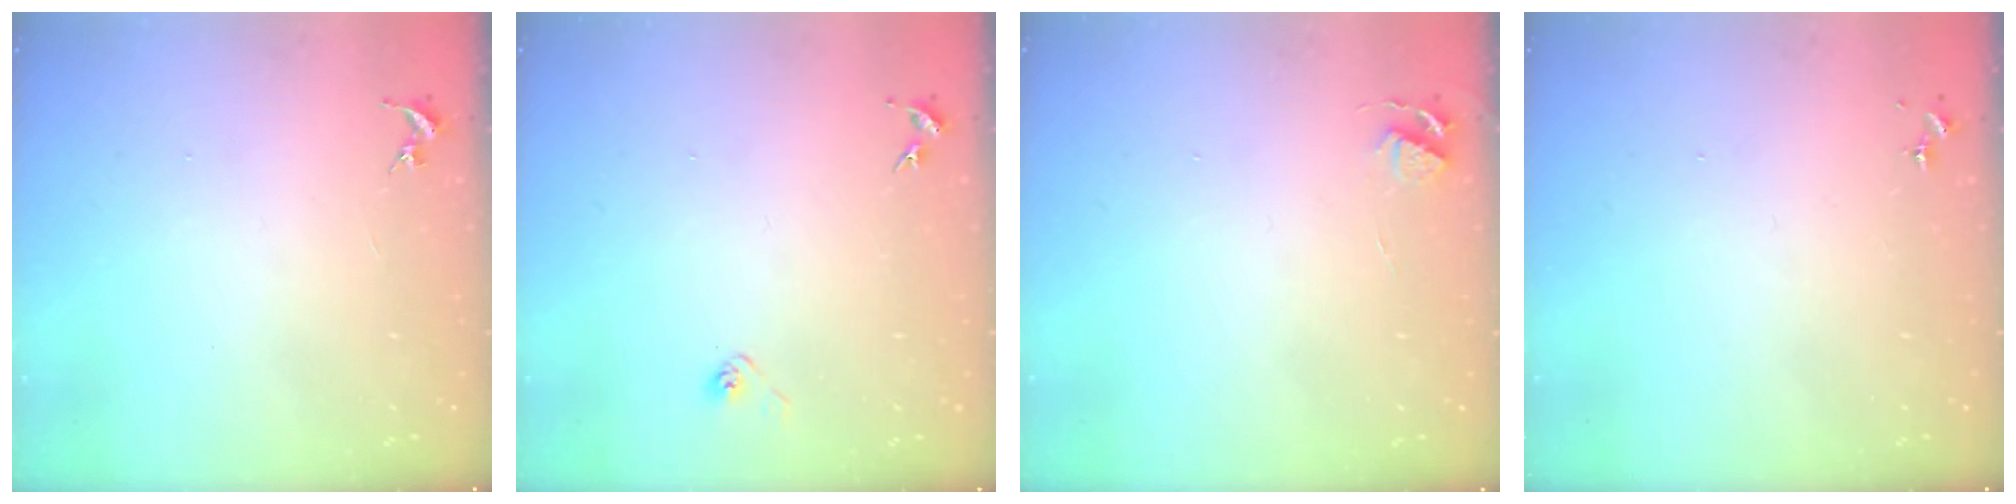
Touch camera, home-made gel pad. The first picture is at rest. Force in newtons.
{"total": 2.8, "press": 2.6, "slide": 1.1}
{"total": 3.9, "press": 3.8, "slide": 0.5}
{"total": 0.0}